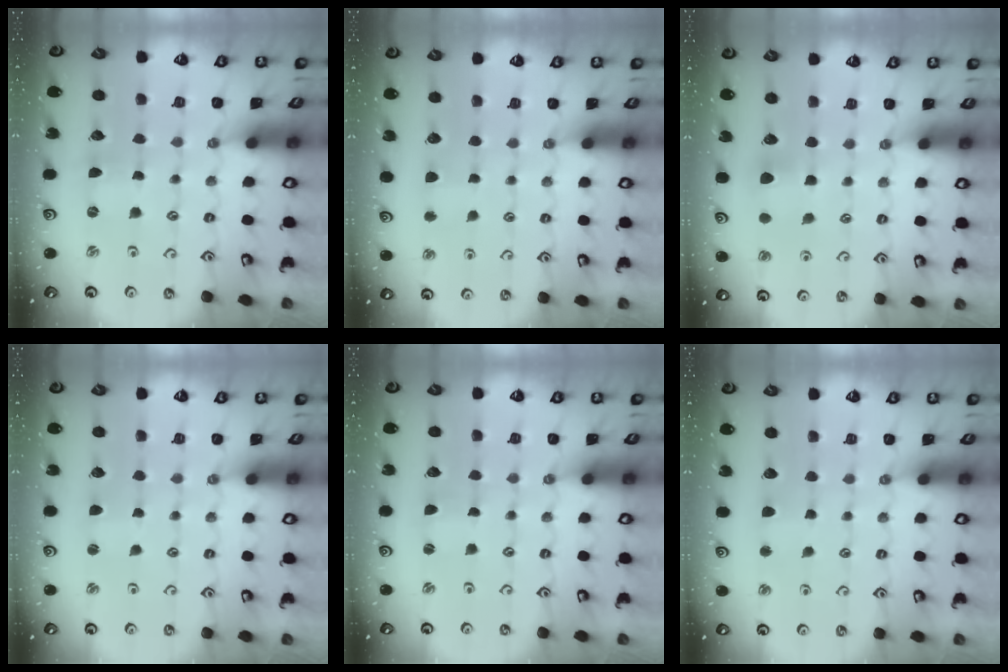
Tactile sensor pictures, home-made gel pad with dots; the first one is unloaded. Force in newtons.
{"total": 2.9, "press": 2.8, "slide": 0.4}
{"total": 6.3, "press": 6.2, "slide": 1.1}
{"total": 0.9, "press": 0.8, "slide": 0.1}
{"total": 0.5, "press": 0.4, "slide": 0.3}
{"total": 2.8, "press": 2.7, "slide": 0.4}